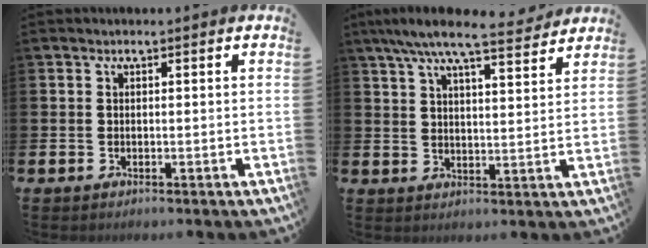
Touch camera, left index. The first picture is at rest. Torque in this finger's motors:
{"motor_torque": [1.16, -0.98, 0.82, 0.21]}